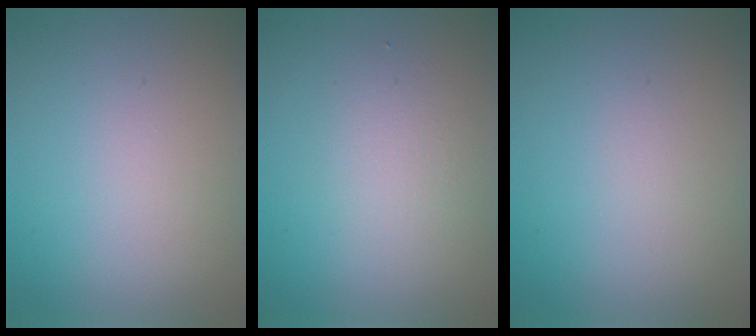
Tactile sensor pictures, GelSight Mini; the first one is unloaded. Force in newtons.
{"total": 1.9, "press": 1.9, "slide": 0.1}
{"total": 0.0}